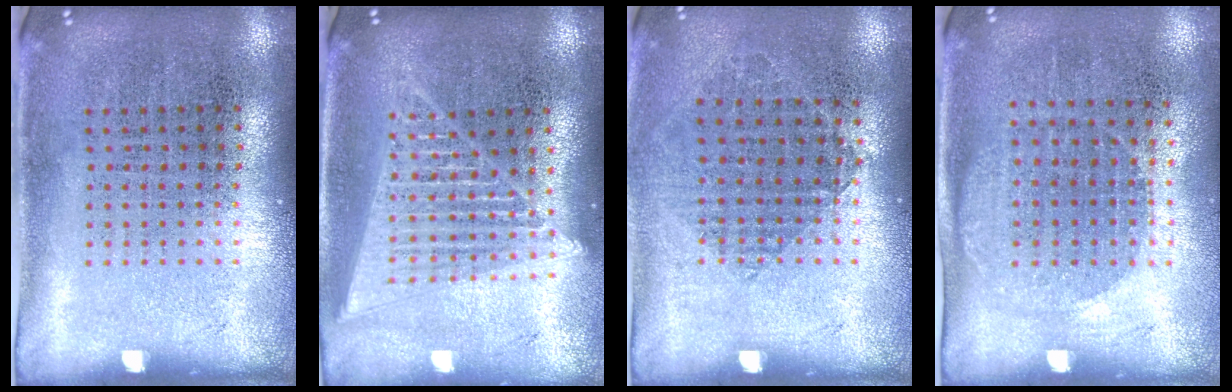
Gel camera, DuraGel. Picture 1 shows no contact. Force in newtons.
{"total": 1.8, "press": 1.6, "slide": 0.8}
{"total": 0.9, "press": 0.9, "slide": 0.3}
{"total": 1.1, "press": 1.0, "slide": 0.5}